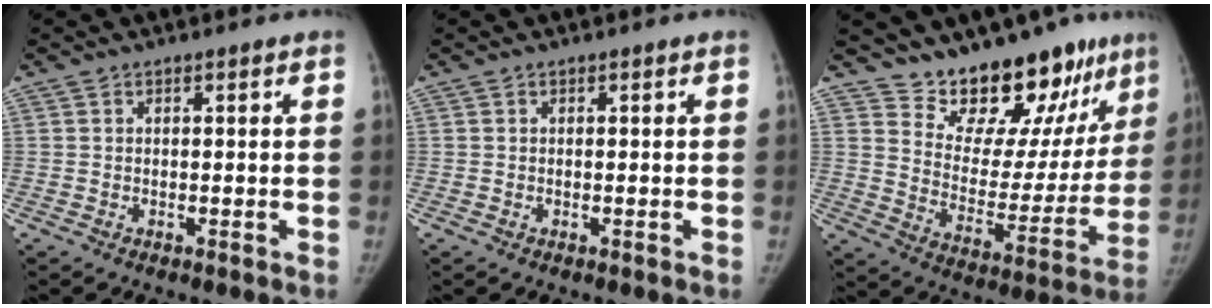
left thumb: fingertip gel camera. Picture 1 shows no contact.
{"total": 0.0}
{"total": 19.2, "force": [15.5, 7.8, 8.2], "torque": [-0.063, -0.114, 0.233]}